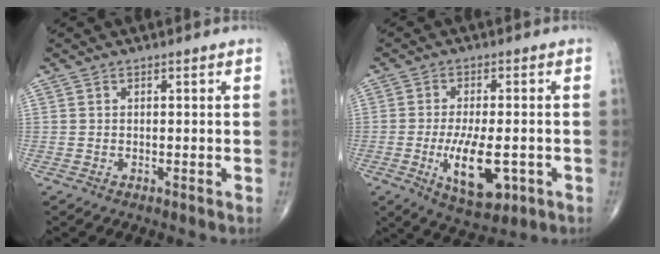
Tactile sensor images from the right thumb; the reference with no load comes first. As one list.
[{"total": 11.0, "force": [-3.0, 4.6, 9.5], "torque": [-0.153, -0.008, -0.039]}]